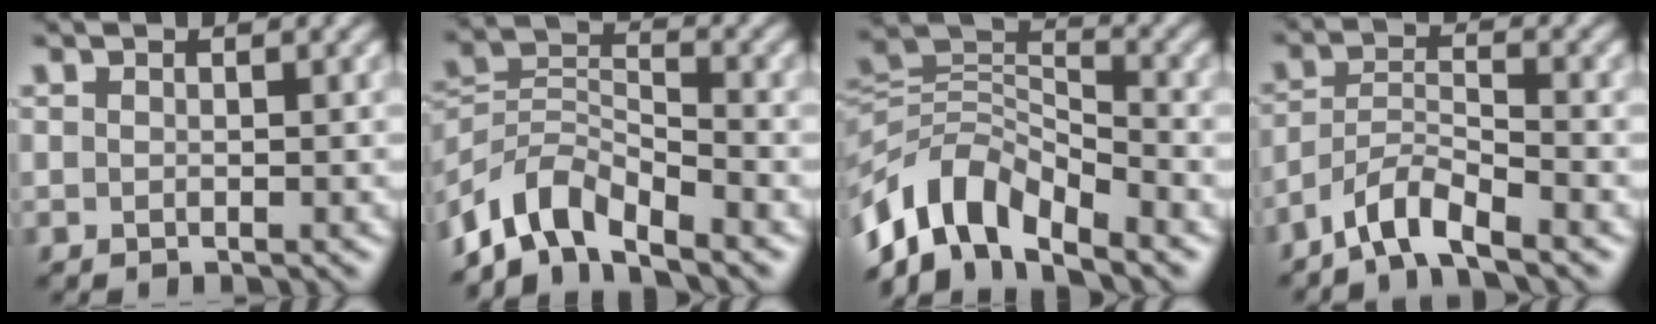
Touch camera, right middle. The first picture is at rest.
{"total": 5.9, "force": [-4.8, 2.2, 2.6], "torque": [-0.041, -0.001, -0.102]}
{"total": 8.7, "force": [-5.6, 4.3, 5.1], "torque": [-0.084, 0.000, -0.115]}
{"total": 4.0, "force": [-3.3, 0.6, 2.2], "torque": [-0.038, 0.005, -0.074]}